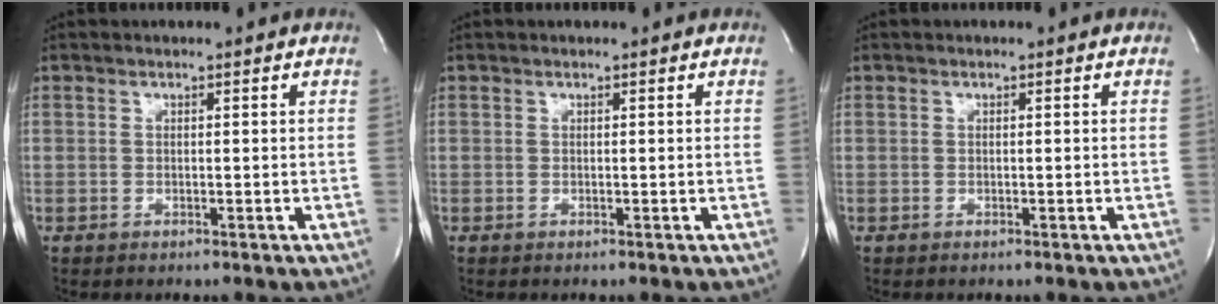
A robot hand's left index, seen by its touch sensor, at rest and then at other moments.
{"total": 0.0}
{"total": 0.0}